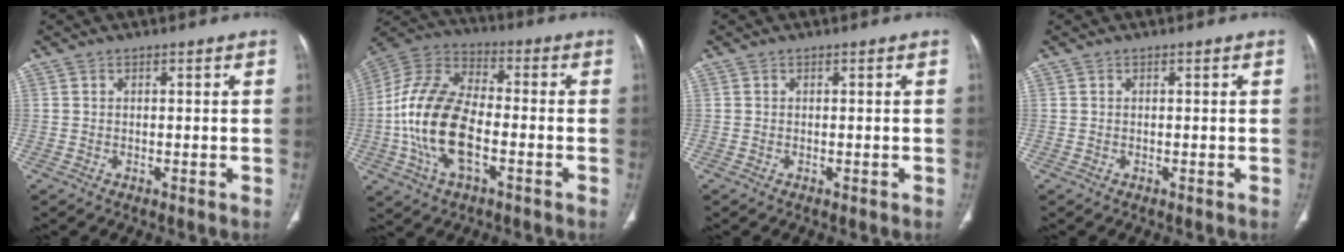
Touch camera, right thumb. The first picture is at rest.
{"total": 17.6, "force": [-3.7, 9.2, 14.6], "torque": [-0.294, 0.028, -0.074]}
{"total": 0.0}
{"total": 0.0}